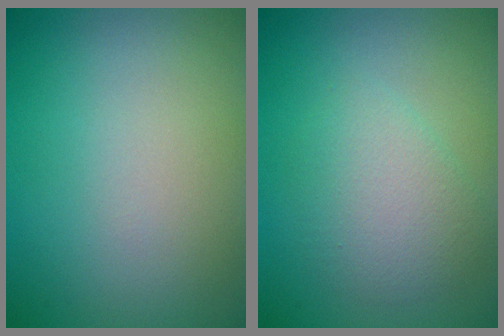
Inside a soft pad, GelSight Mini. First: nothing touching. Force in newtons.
{"total": 3.1, "press": 3.1, "slide": 0.1}